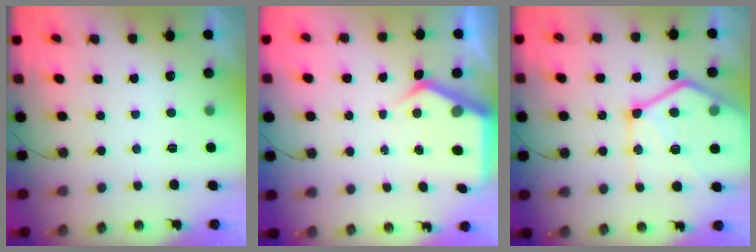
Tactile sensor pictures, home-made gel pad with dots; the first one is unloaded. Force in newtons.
{"total": 5.8, "press": 5.8, "slide": 0.6}
{"total": 21.8, "press": 21.7, "slide": 2.3}